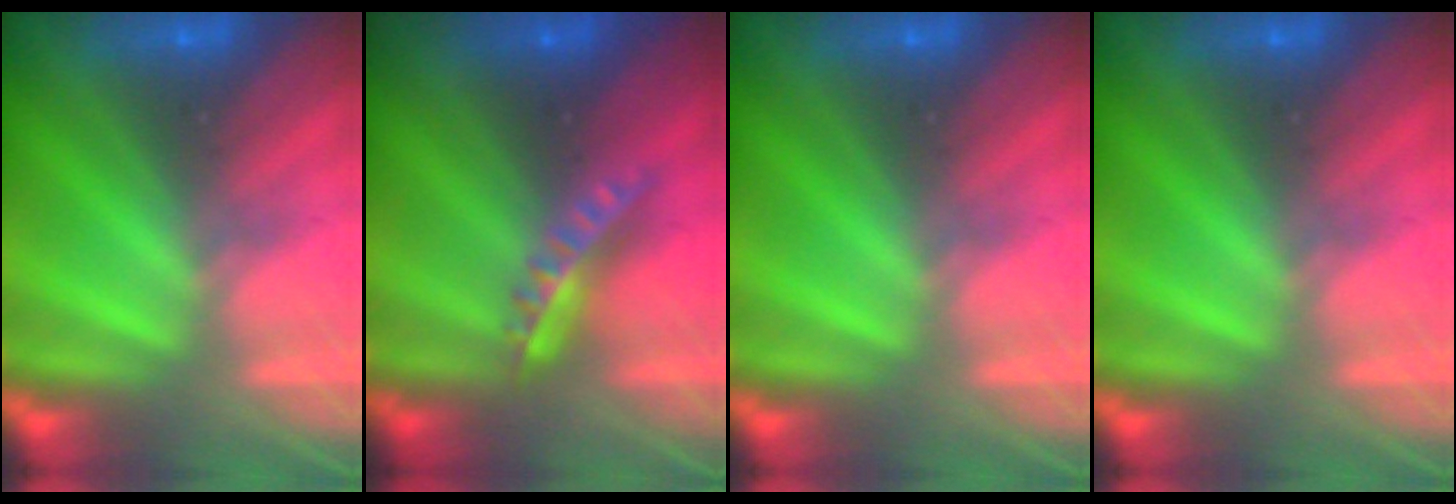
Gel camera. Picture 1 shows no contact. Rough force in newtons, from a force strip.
{"total": 6.8}
{"total": 0.0}
{"total": 0.0}